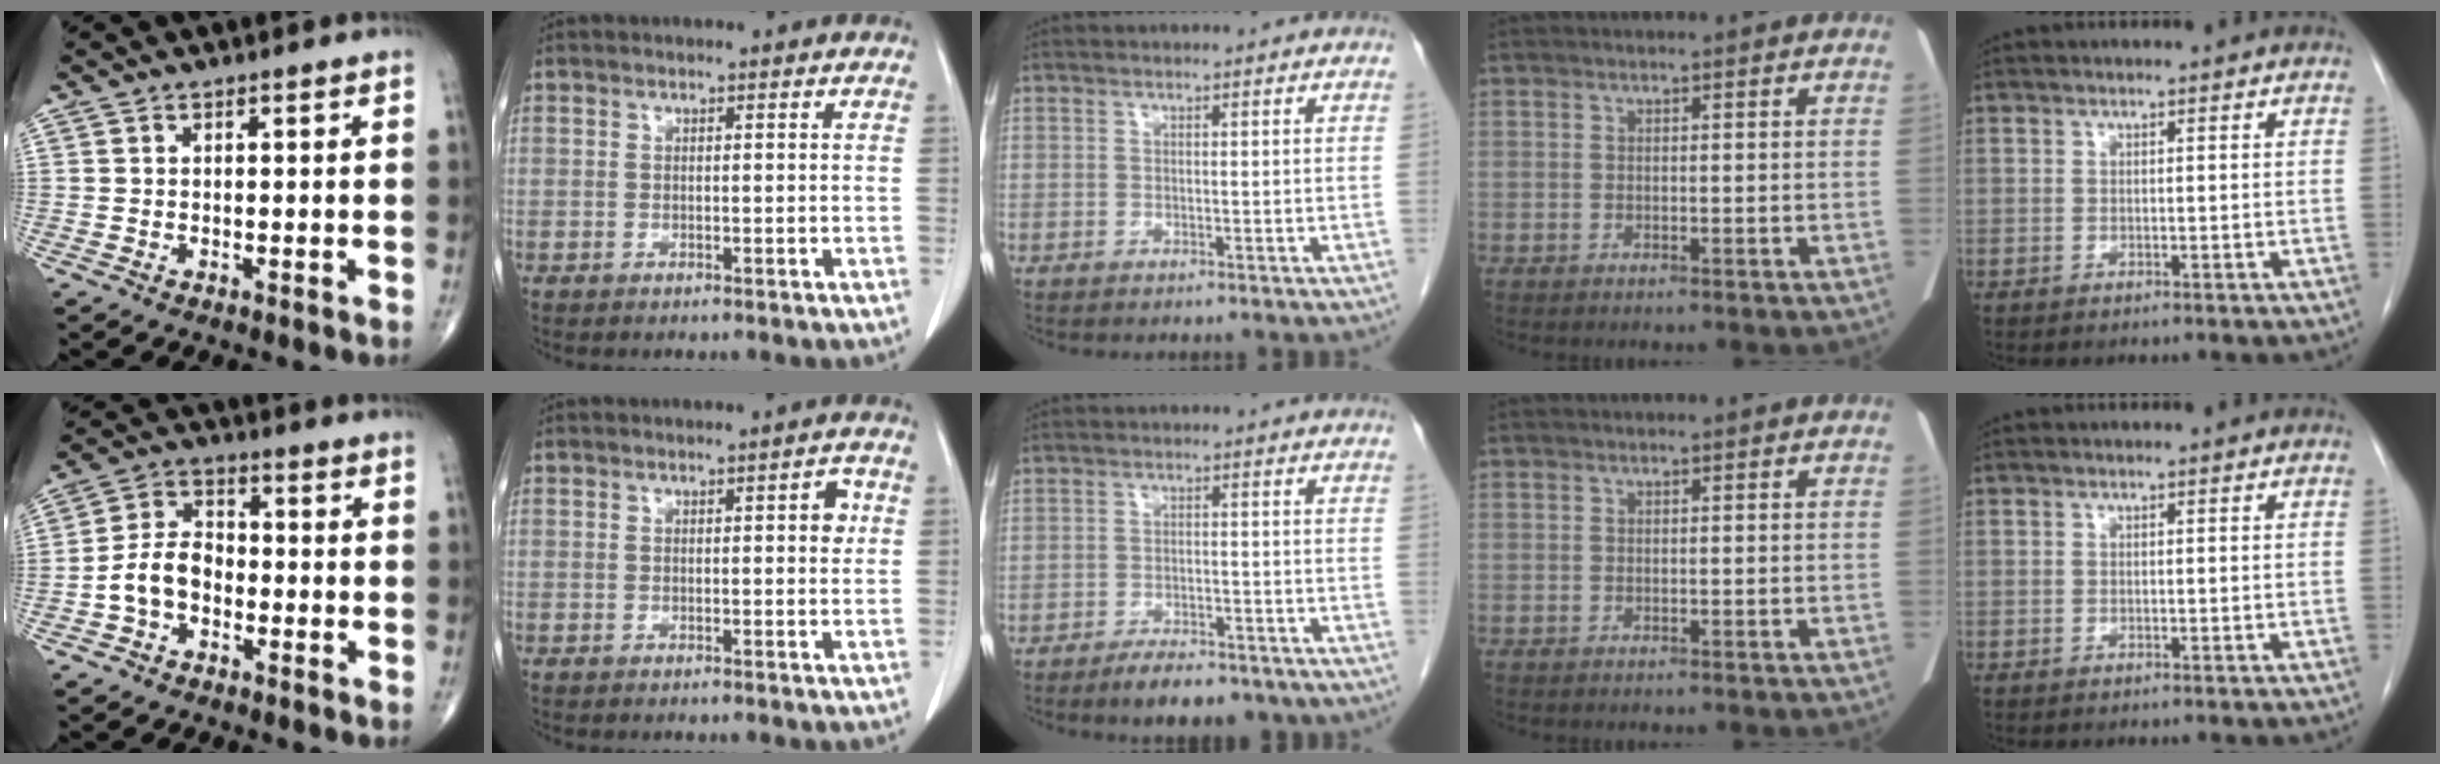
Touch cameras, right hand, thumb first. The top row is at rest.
{"thumb": {"total": 7.8, "force": [-2.5, 5.4, 5.1], "torque": [-0.086, 0.035, -0.057]}, "index": {"total": 2.3, "force": [0.5, 0.6, 2.1], "torque": [-0.024, 0.004, 0.005]}, "middle": {"total": 6.2, "force": [-4.7, 2.3, 3.3], "torque": [-0.046, -0.001, -0.067]}}